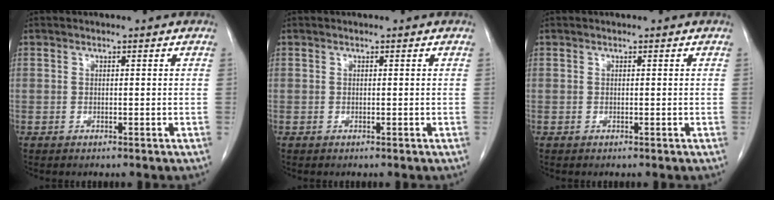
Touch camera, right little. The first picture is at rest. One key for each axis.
{"total": 0.0}
{"total": 0.0}